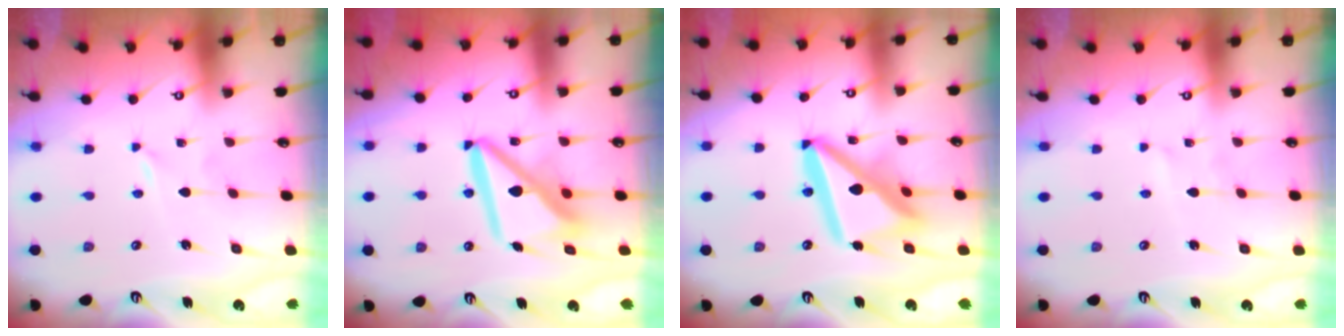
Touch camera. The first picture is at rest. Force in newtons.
{"total": 12.2, "press": 12.1, "slide": 1.5}
{"total": 16.4, "press": 16.3, "slide": 1.6}
{"total": 1.4, "press": 1.4, "slide": 0.1}